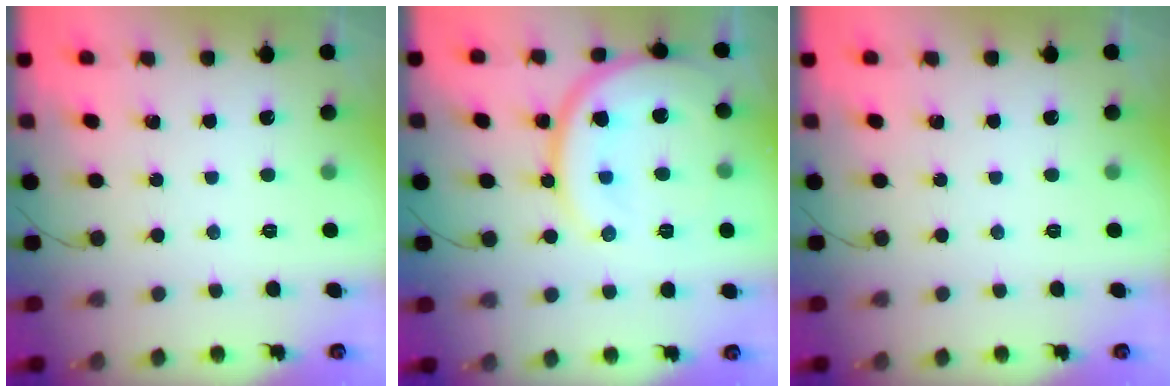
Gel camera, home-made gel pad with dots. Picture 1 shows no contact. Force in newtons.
{"total": 16.4, "press": 16.3, "slide": 1.8}
{"total": 0.0}